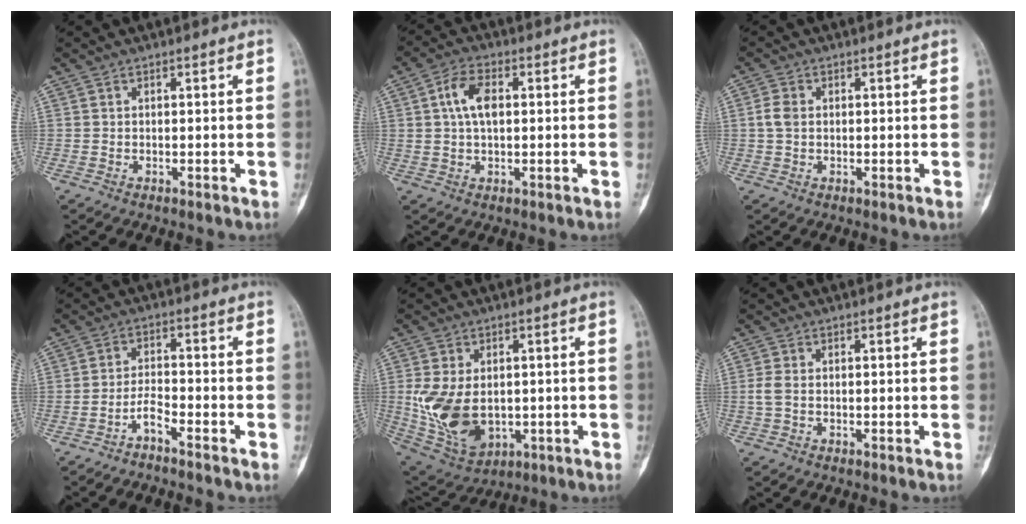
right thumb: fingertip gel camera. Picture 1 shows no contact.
{"total": 6.6, "force": [1.3, 3.6, 5.5], "torque": [-0.102, 0.009, 0.020]}
{"total": 2.8, "force": [0.2, 2.0, 1.9], "torque": [-0.043, 0.005, 0.000]}
{"total": 3.0, "force": [-2.6, 0.3, 1.5], "torque": [-0.029, 0.024, -0.056]}
{"total": 13.8, "force": [-0.7, 9.0, 10.4], "torque": [-0.192, -0.005, 0.016]}
{"total": 2.0, "force": [-0.2, 1.2, 1.6], "torque": [-0.044, 0.000, -0.006]}